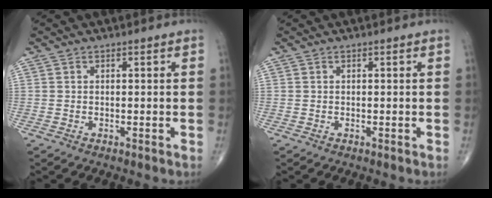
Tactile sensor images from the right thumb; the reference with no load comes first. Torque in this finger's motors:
{"motor_torque": [0.03, 0.03, 0.00, 0.00, 0.01]}